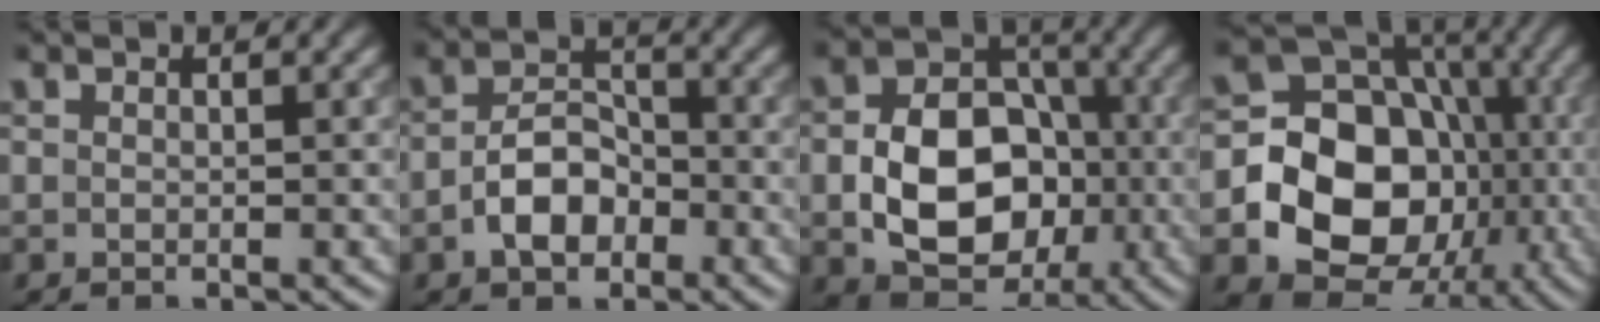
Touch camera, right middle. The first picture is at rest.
{"total": 4.2, "force": [-1.8, 2.7, 2.7], "torque": [-0.049, 0.005, -0.035]}
{"total": 9.6, "force": [-1.8, 7.0, 6.3], "torque": [-0.104, 0.001, -0.034]}
{"total": 15.3, "force": [-3.1, 12.6, 8.1], "torque": [-0.121, -0.018, -0.079]}